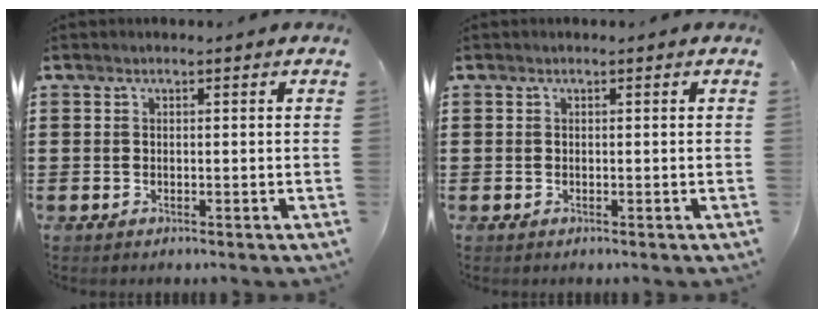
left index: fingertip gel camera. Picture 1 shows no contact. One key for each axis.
{"total": 0.0}